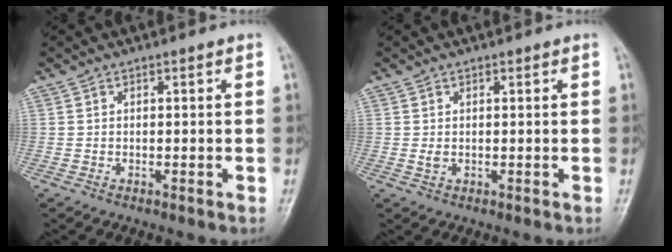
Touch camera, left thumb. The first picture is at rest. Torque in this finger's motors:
{"motor_torque": [0.10, 0.19, 0.17, -0.01, 0.00]}